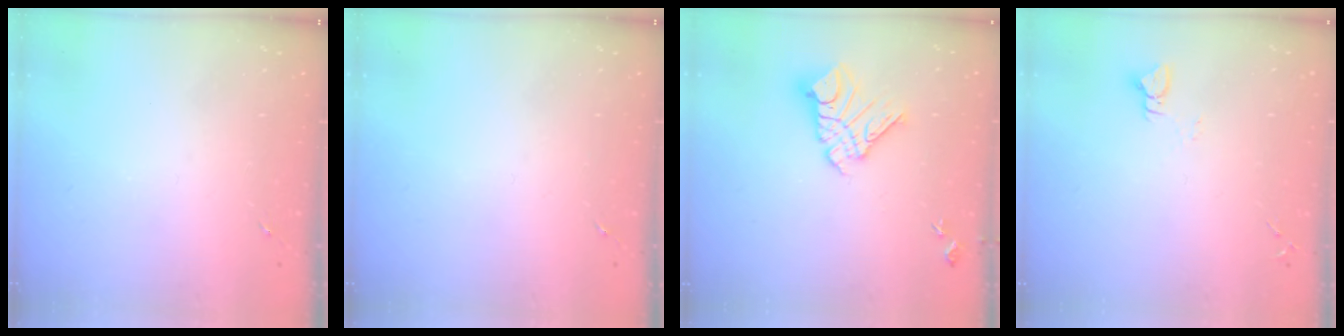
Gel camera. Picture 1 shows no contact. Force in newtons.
{"total": 0.0}
{"total": 14.1, "press": 14.1, "slide": 1.4}
{"total": 3.0, "press": 3.0, "slide": 0.3}